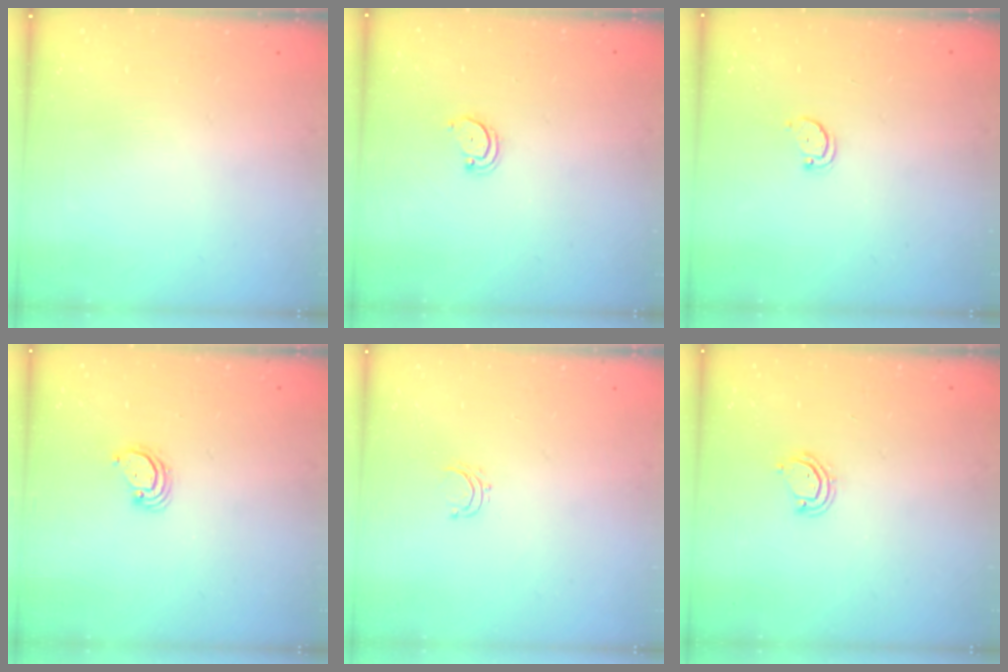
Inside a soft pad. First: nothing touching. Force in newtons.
{"total": 2.7, "press": 2.7, "slide": 0.3}
{"total": 2.5, "press": 2.4, "slide": 0.4}
{"total": 2.9, "press": 2.9, "slide": 0.3}
{"total": 3.7, "press": 3.7, "slide": 0.3}
{"total": 3.4, "press": 3.4, "slide": 0.2}